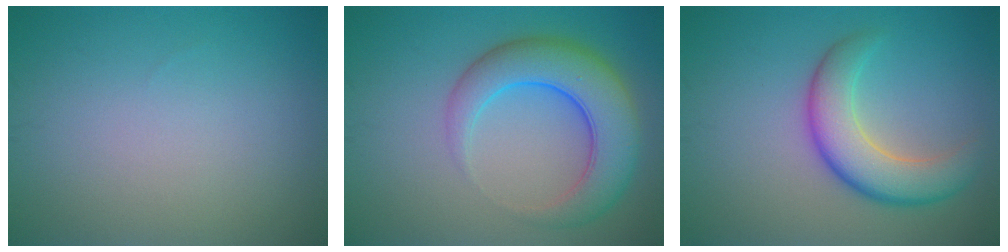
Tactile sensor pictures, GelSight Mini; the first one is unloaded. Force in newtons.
{"total": 7.1, "press": 7.1, "slide": 0.2}
{"total": 5.7, "press": 5.7, "slide": 0.3}